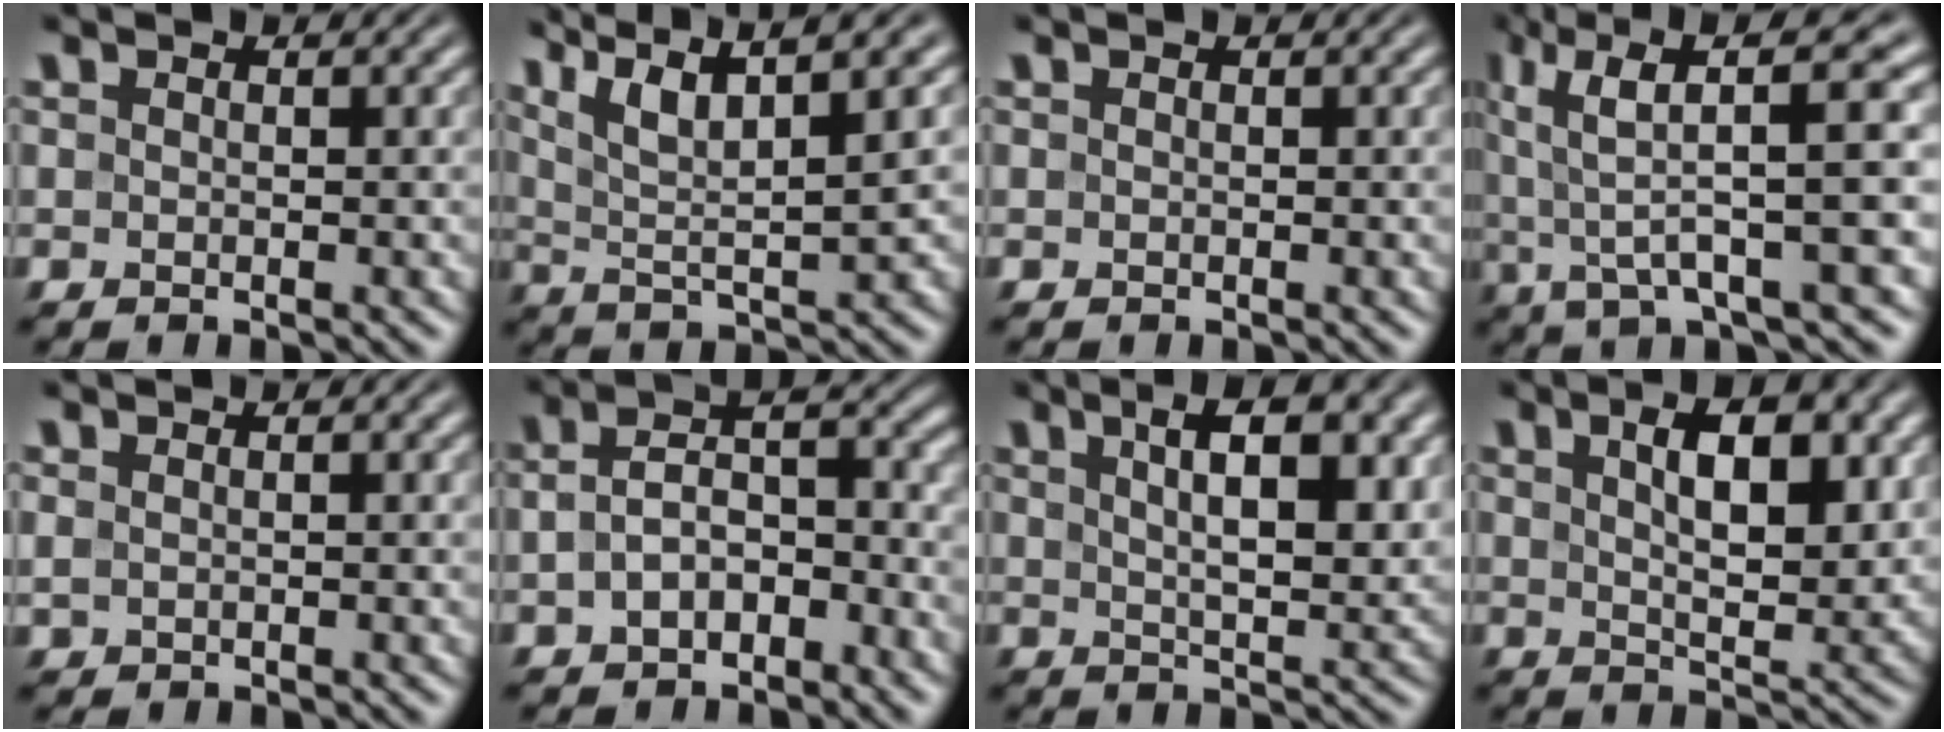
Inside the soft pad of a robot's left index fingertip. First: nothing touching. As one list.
[{"total": 7.5, "force": [4.8, 1.5, 5.6], "torque": [-0.096, 0.015, 0.079]}, {"total": 0.0}, {"total": 8.5, "force": [2.7, 1.8, 7.9], "torque": [-0.136, 0.018, 0.044]}, {"total": 0.7, "force": [0.3, 0.5, 0.3], "torque": [-0.011, -0.001, 0.009]}, {"total": 5.3, "force": [-1.4, 3.0, 4.0], "torque": [-0.071, 0.009, -0.033]}, {"total": 6.9, "force": [2.7, 2.3, 6.0], "torque": [-0.085, 0.003, 0.043]}, {"total": 6.5, "force": [2.2, 2.6, 5.6], "torque": [-0.087, -0.001, 0.039]}]